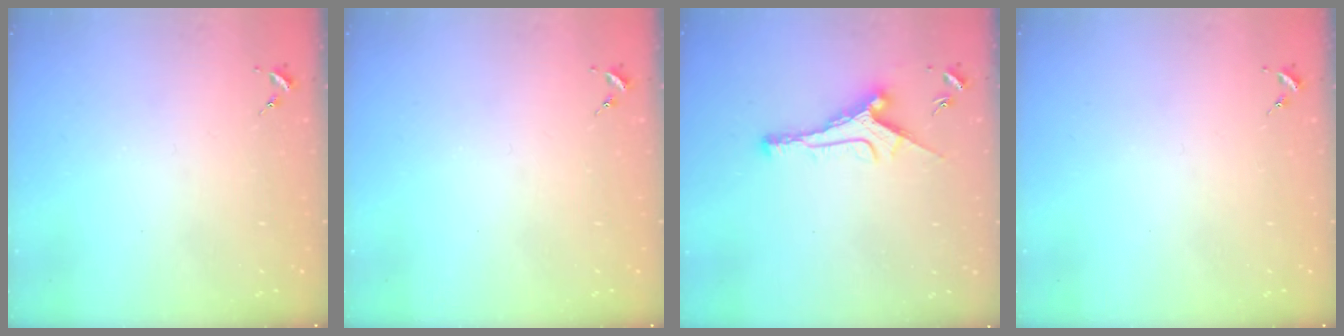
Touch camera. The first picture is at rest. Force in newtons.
{"total": 0.0}
{"total": 10.4, "press": 10.4, "slide": 0.4}
{"total": 0.0}